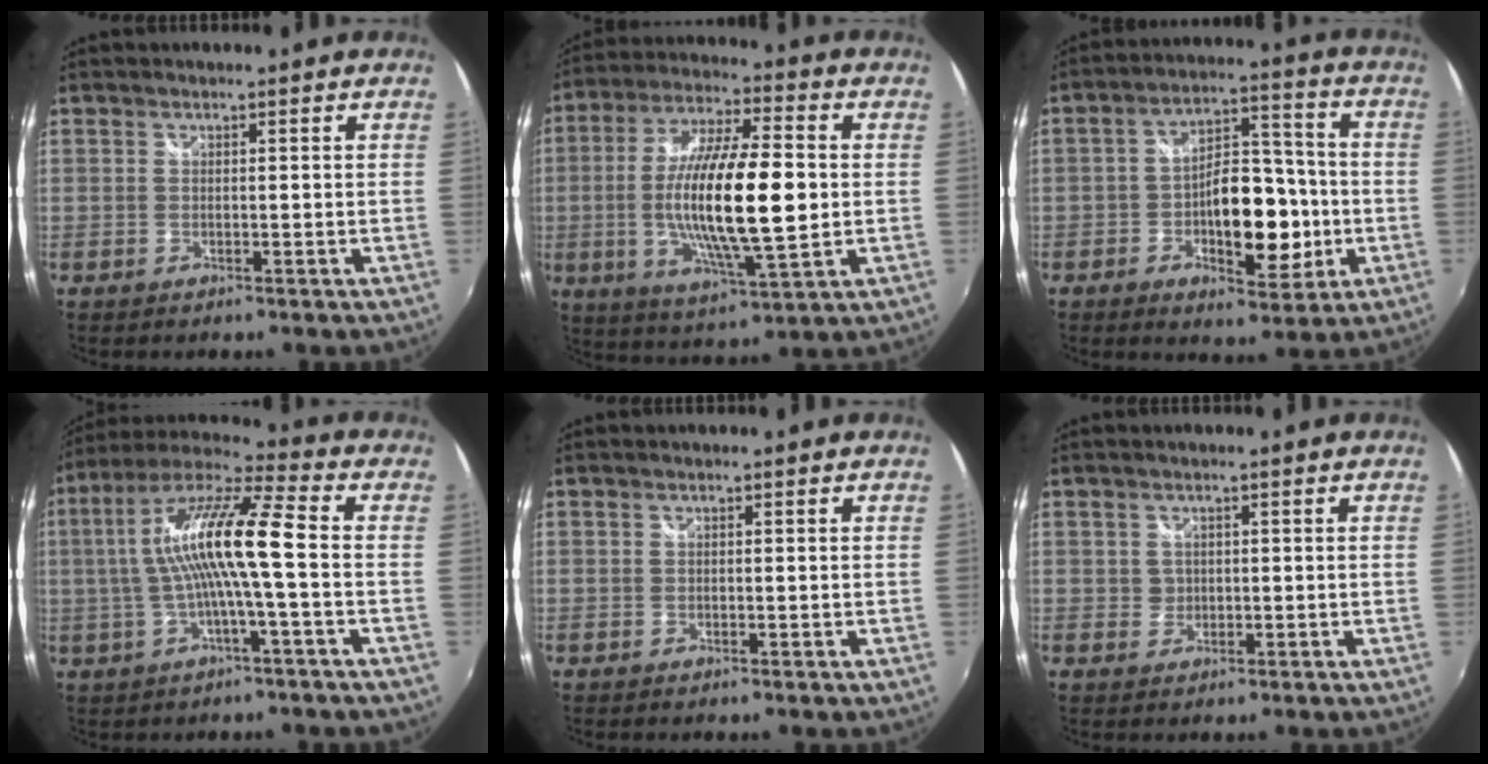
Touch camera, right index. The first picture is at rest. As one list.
[{"total": 19.3, "force": [-1.1, 4.5, 18.7], "torque": [-0.350, -0.007, -0.019]}, {"total": 13.6, "force": [-3.4, 7.0, 11.1], "torque": [-0.189, 0.023, -0.041]}, {"total": 14.1, "force": [-0.5, 0.8, 14.0], "torque": [-0.259, 0.015, -0.011]}, {"total": 0.0}, {"total": 1.7, "force": [0.2, 1.7, 0.2], "torque": [0.003, 0.002, 0.003]}]